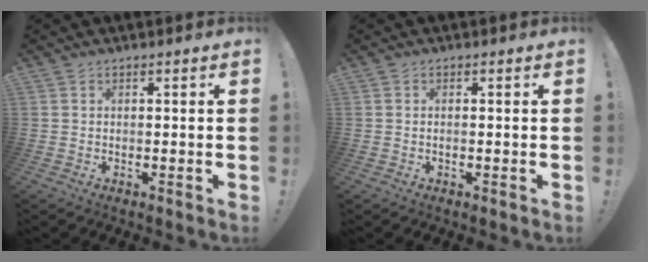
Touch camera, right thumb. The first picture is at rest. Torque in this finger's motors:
{"motor_torque": [0.18, -0.11, 0.18, -0.19, 0.04]}